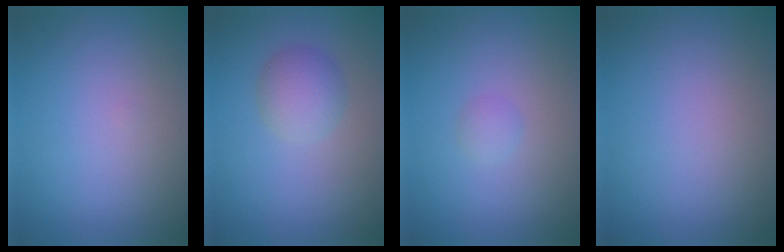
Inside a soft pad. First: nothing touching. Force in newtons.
{"total": 2.9, "press": 2.9, "slide": 0.0}
{"total": 0.8, "press": 0.8, "slide": 0.1}
{"total": 0.0}